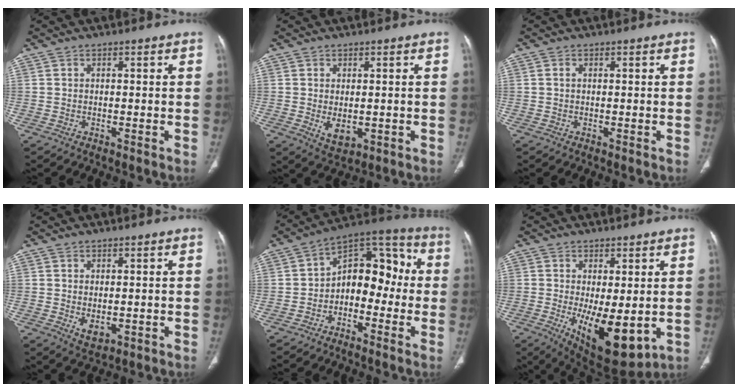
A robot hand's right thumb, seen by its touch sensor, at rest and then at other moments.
{"total": 4.4, "force": [-0.6, 2.6, 3.5], "torque": [-0.055, -0.009, 0.003]}
{"total": 0.6, "force": [0.1, 0.4, 0.4], "torque": [-0.011, 0.003, 0.002]}
{"total": 3.5, "force": [-0.5, 2.0, 2.8], "torque": [-0.042, -0.007, 0.004]}
{"total": 12.8, "force": [-1.7, 8.4, 9.5], "torque": [-0.094, 0.055, -0.046]}
{"total": 12.8, "force": [-2.2, 5.3, 11.5], "torque": [-0.171, -0.027, -0.011]}